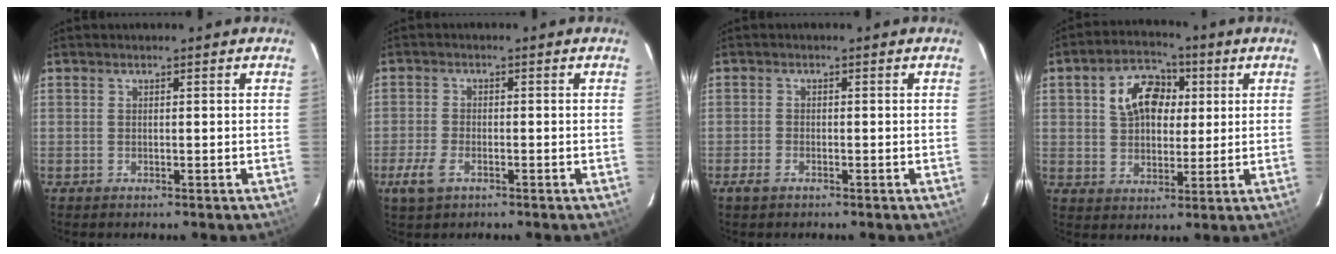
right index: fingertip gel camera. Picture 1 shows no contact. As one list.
[{"total": 4.8, "force": [-2.6, 2.4, 3.2], "torque": [-0.083, -0.005, -0.050]}, {"total": 1.9, "force": [-1.4, 0.9, 1.0], "torque": [-0.026, -0.001, -0.029]}, {"total": 10.4, "force": [2.8, 7.4, 6.7], "torque": [-0.129, 0.034, 0.049]}]